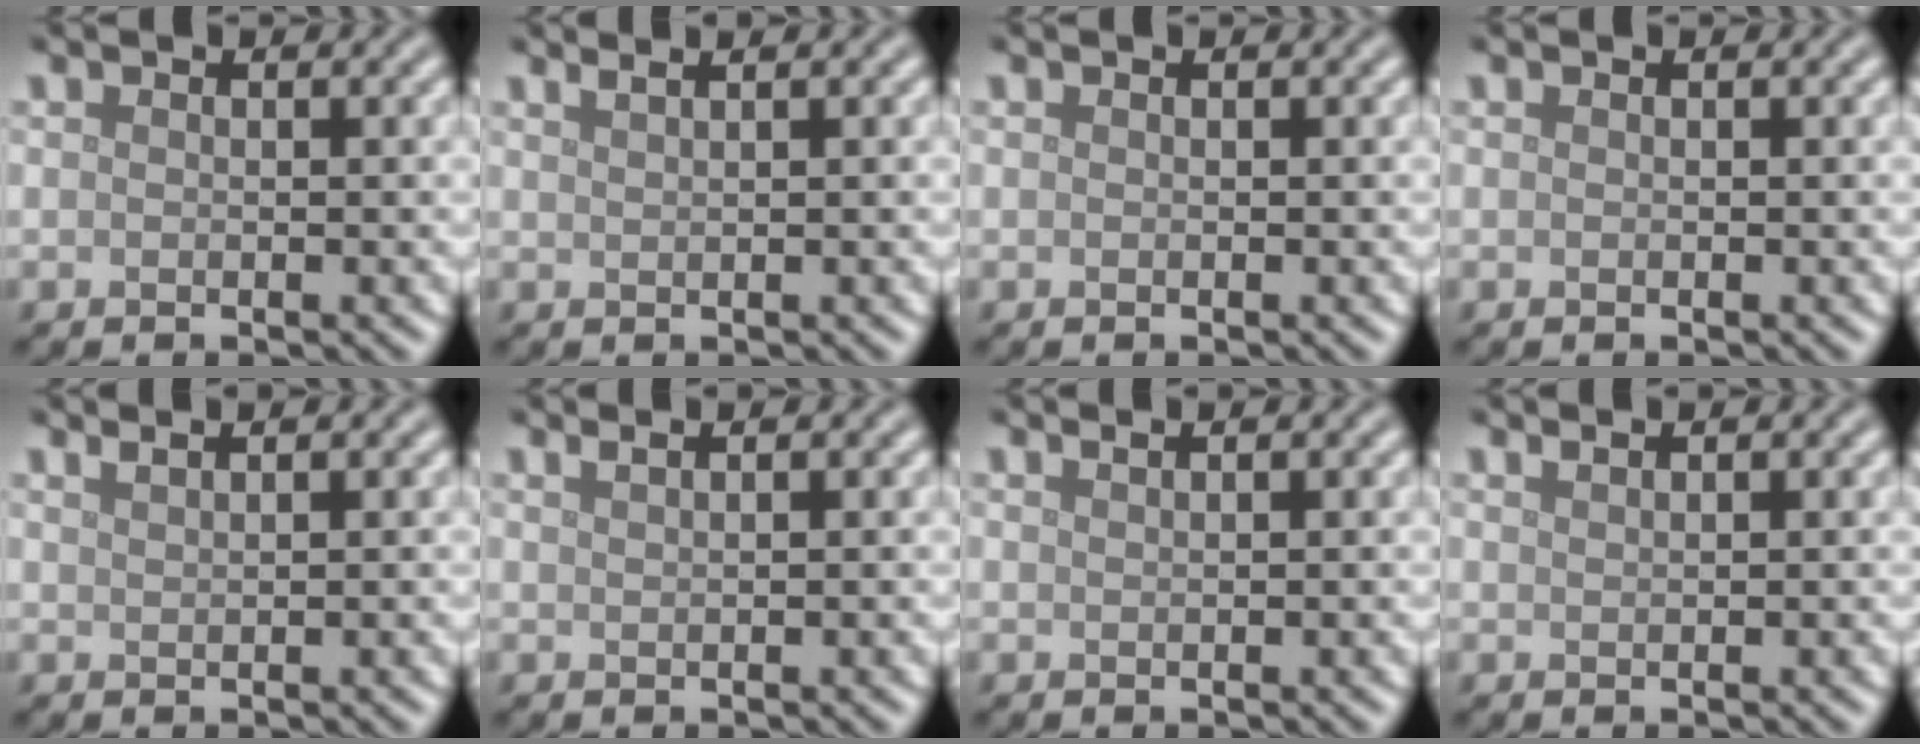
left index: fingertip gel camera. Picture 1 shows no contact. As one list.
[{"total": 2.8, "force": [1.9, 1.2, 1.6], "torque": [-0.003, 0.013, 0.002]}, {"total": 0.0}, {"total": 0.0}, {"total": 2.0, "force": [1.5, 0.8, 1.0], "torque": [-0.001, 0.001, 0.006]}, {"total": 2.1, "force": [1.4, 0.9, 1.2], "torque": [-0.002, 0.004, -0.001]}, {"total": 1.3, "force": [0.9, 0.5, 0.7], "torque": [-0.001, -0.003, 0.002]}, {"total": 1.0, "force": [0.8, 0.3, 0.5], "torque": [-0.002, 0.000, 0.007]}]